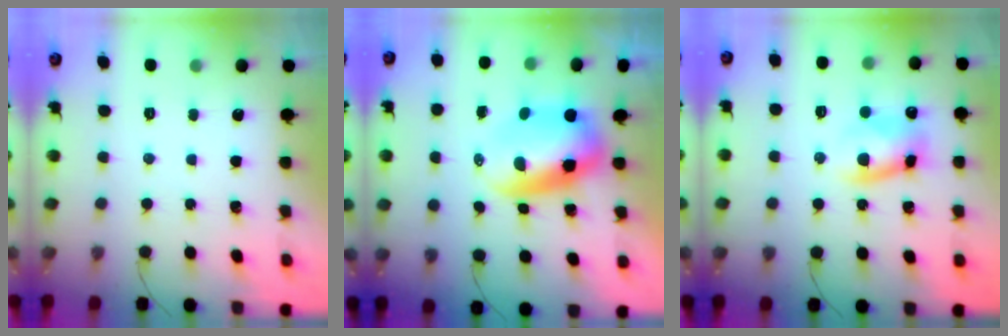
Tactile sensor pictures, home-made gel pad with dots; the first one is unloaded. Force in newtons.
{"total": 8.0, "press": 7.7, "slide": 2.0}
{"total": 8.9, "press": 8.9, "slide": 0.8}